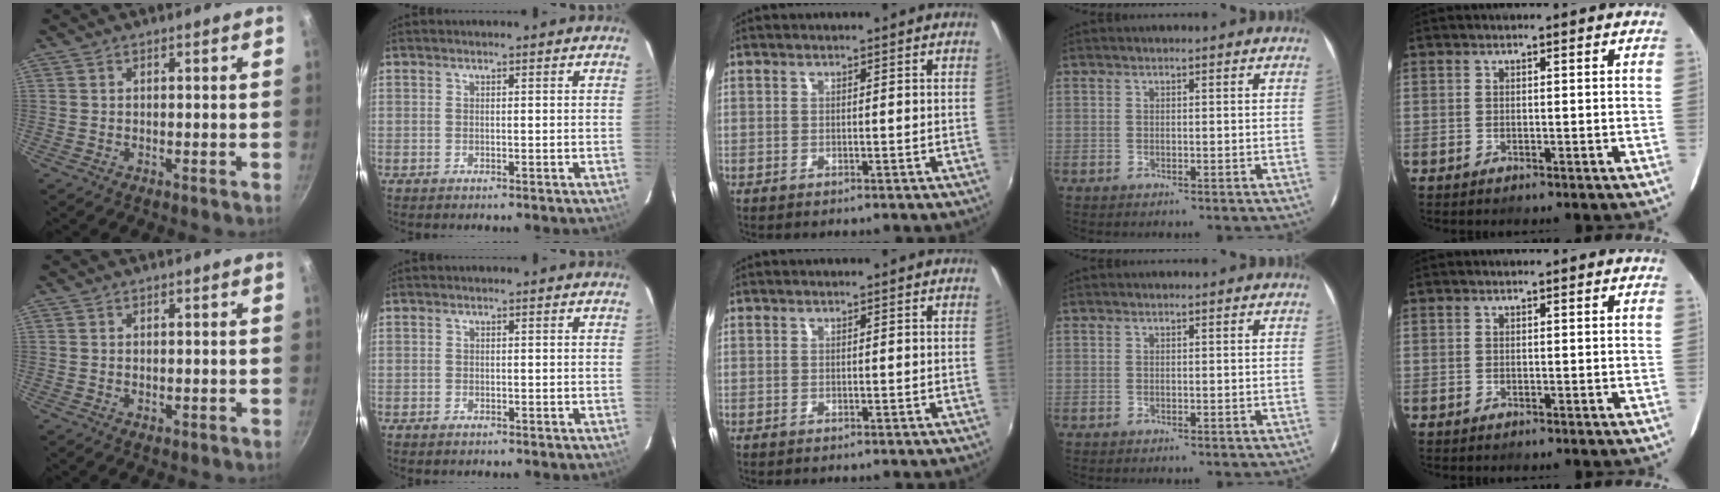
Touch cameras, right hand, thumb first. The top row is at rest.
{"thumb": {"total": 0.9, "force": [-0.2, 0.6, 0.7], "torque": [-0.011, 0.000, -0.003]}, "index": {"total": 0.8, "force": [-0.6, 0.5, 0.2], "torque": [-0.002, 0.001, -0.009]}}